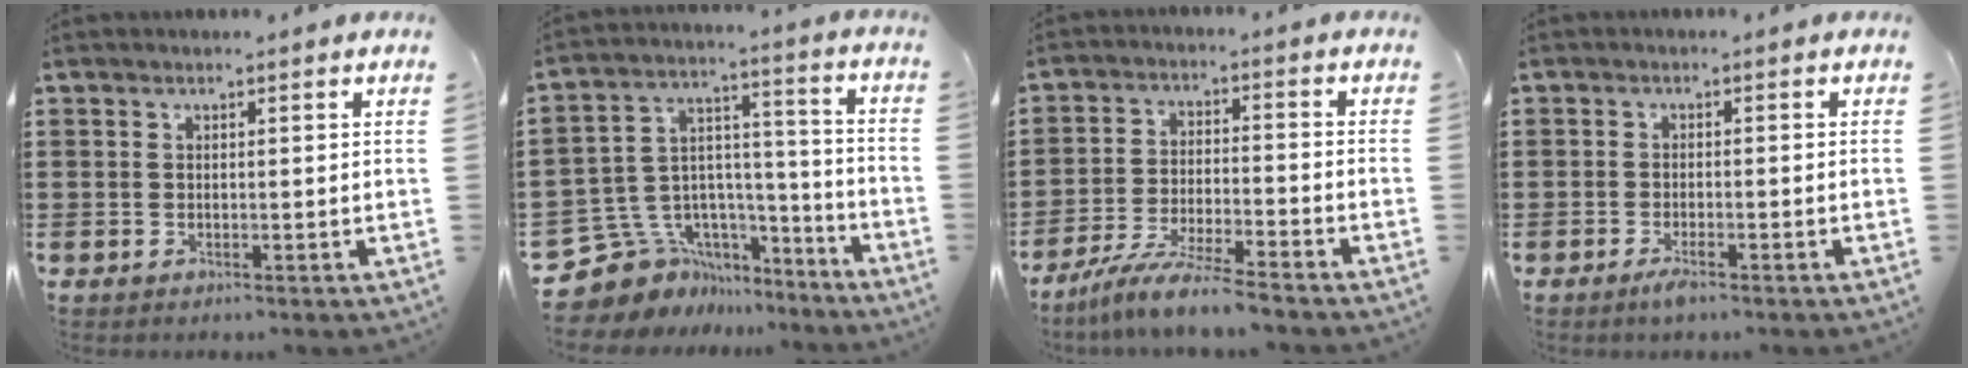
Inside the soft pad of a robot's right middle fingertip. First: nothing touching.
{"total": 8.7, "force": [-6.0, 6.3, 0.4], "torque": [-0.047, -0.006, -0.111]}
{"total": 7.4, "force": [-6.7, -0.3, 3.1], "torque": [-0.062, -0.008, -0.128]}
{"total": 1.2, "force": [-0.8, 0.2, 0.8], "torque": [-0.018, -0.007, -0.014]}